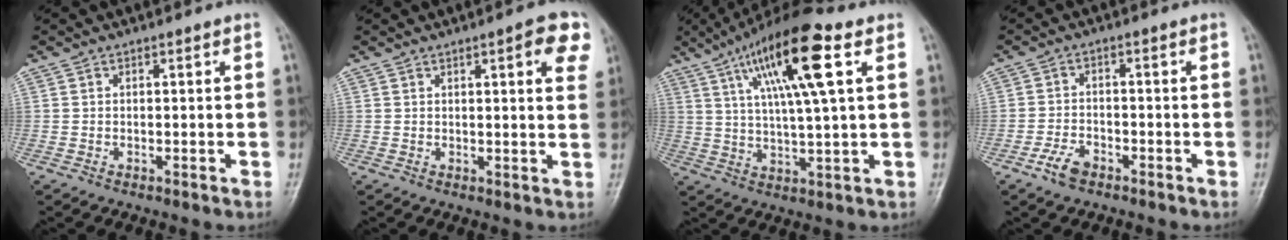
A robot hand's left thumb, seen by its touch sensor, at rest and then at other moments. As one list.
[{"total": 6.7, "force": [3.1, 1.7, 5.7], "torque": [-0.052, -0.007, 0.031]}, {"total": 16.5, "force": [6.6, 3.0, 14.8], "torque": [-0.263, 0.000, 0.112]}, {"total": 4.1, "force": [-2.7, 2.2, 2.2], "torque": [-0.043, 0.014, -0.050]}]